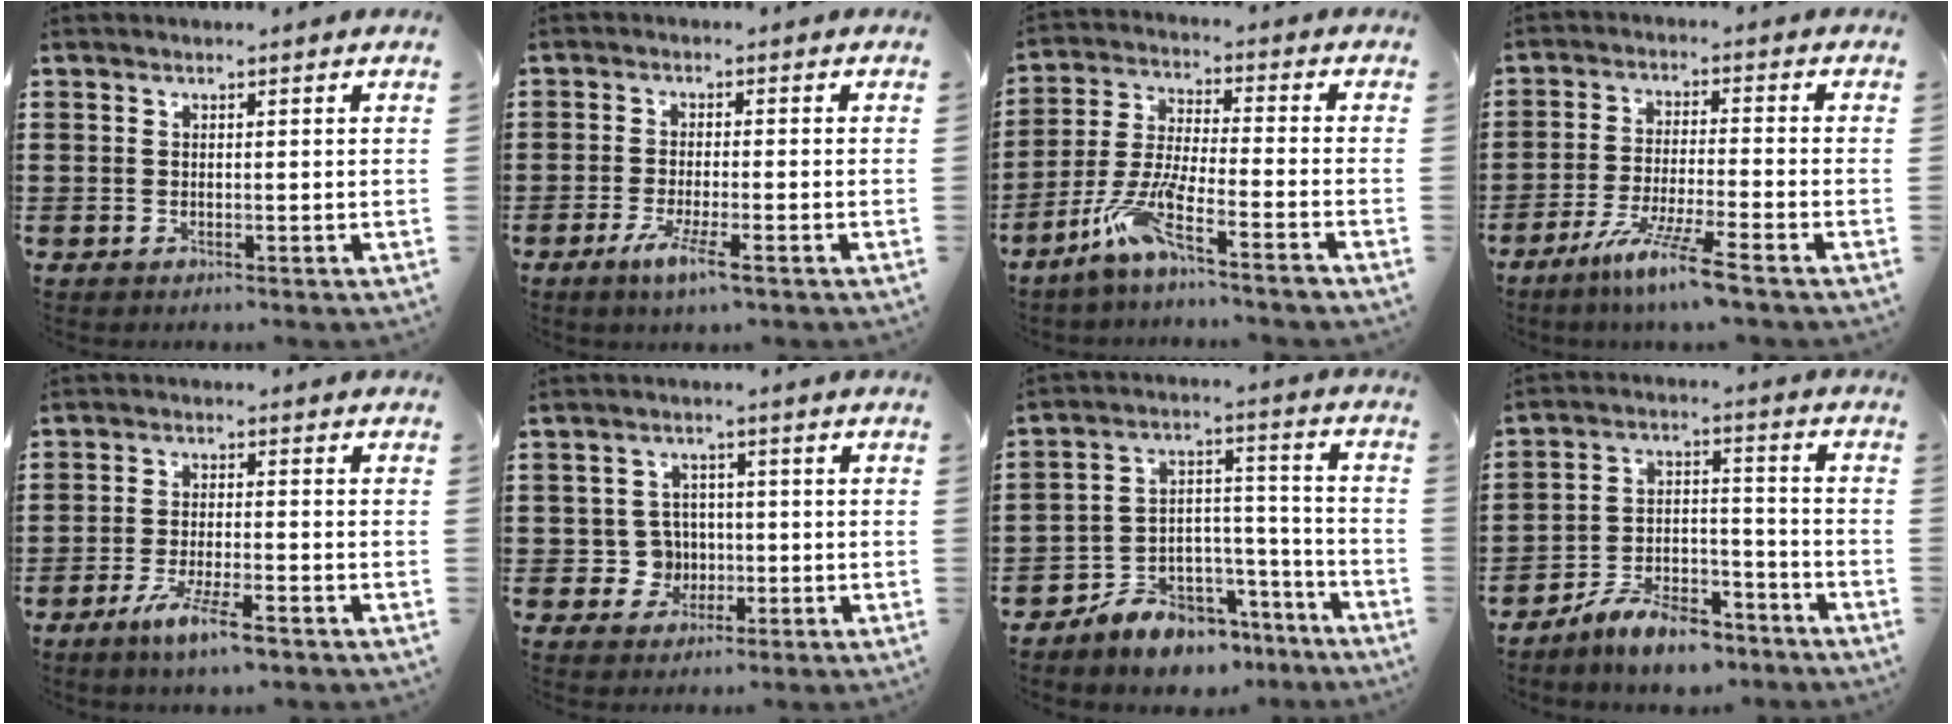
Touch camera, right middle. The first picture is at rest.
{"total": 4.2, "force": [-2.3, 0.3, 3.5], "torque": [-0.071, -0.008, -0.043]}
{"total": 8.0, "force": [-5.7, 0.6, 5.5], "torque": [-0.132, -0.014, -0.116]}
{"total": 7.4, "force": [-5.7, -0.5, 4.7], "torque": [-0.092, -0.015, -0.108]}
{"total": 5.7, "force": [-3.8, 0.7, 4.2], "torque": [-0.086, -0.008, -0.069]}
{"total": 4.8, "force": [-0.7, 4.5, 1.7], "torque": [-0.045, 0.011, -0.016]}
{"total": 7.7, "force": [-7.0, 3.2, 0.8], "torque": [-0.014, 0.027, -0.133]}
{"total": 8.5, "force": [-7.5, 2.3, 3.2], "torque": [-0.052, 0.026, -0.141]}